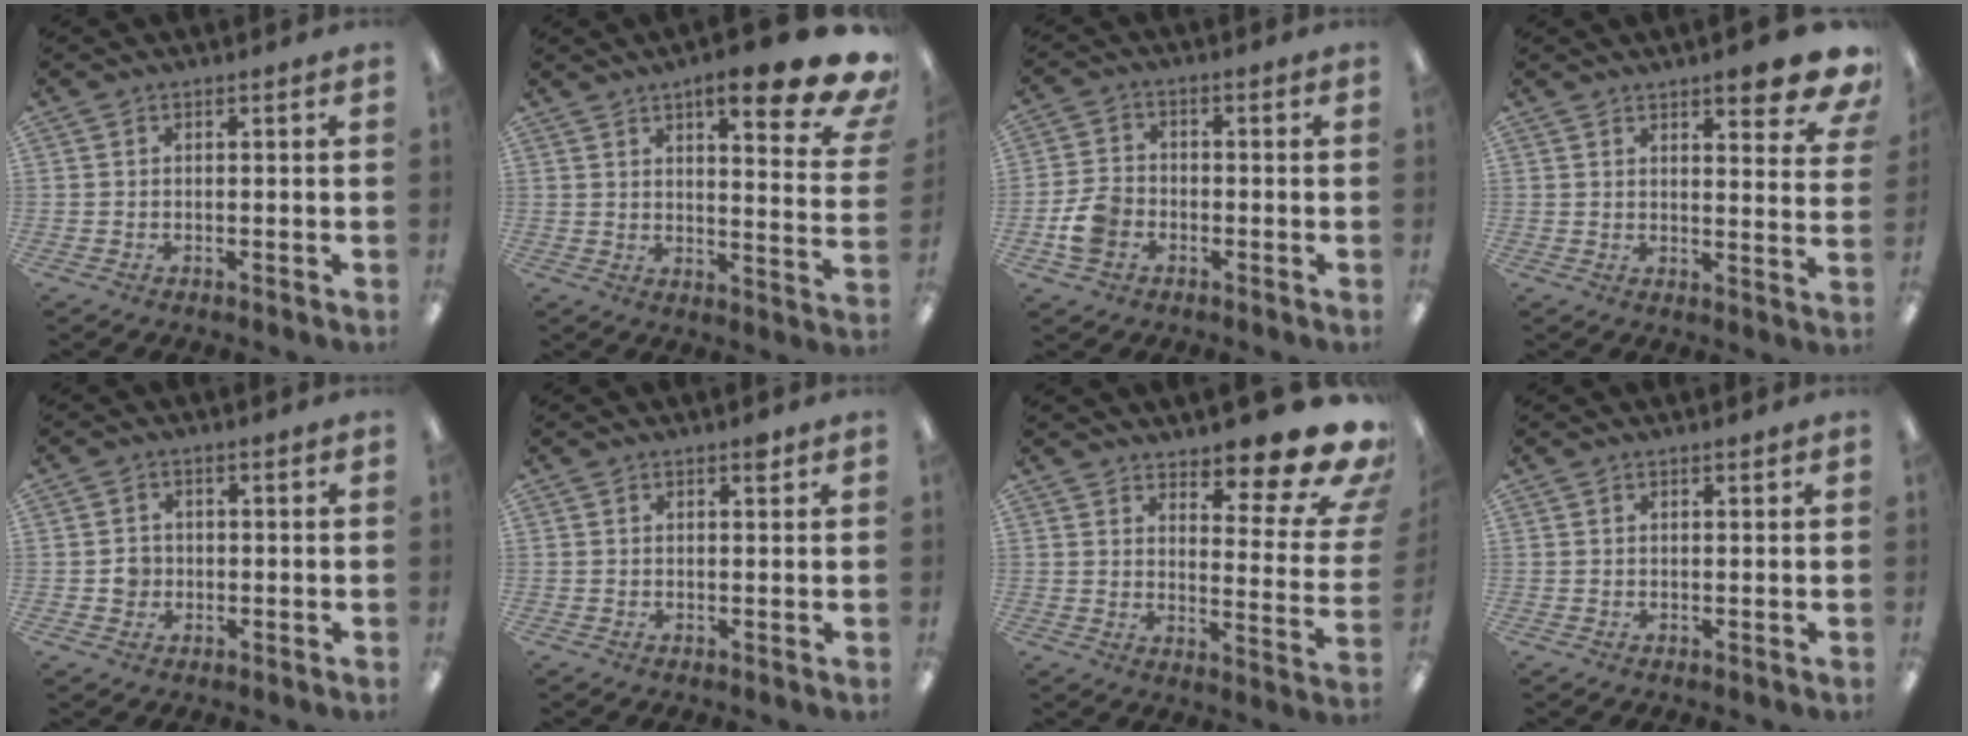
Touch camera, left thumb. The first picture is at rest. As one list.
[{"total": 15.3, "force": [10.0, 3.6, 11.1], "torque": [-0.145, -0.065, 0.153]}, {"total": 6.9, "force": [-2.5, 5.2, 3.8], "torque": [-0.071, 0.011, -0.047]}, {"total": 9.6, "force": [6.8, 2.3, 6.4], "torque": [-0.074, -0.045, 0.108]}, {"total": 2.9, "force": [-0.3, 2.7, 0.9], "torque": [-0.010, 0.001, -0.009]}, {"total": 1.8, "force": [1.2, 0.6, 1.2], "torque": [-0.010, -0.005, 0.017]}, {"total": 14.5, "force": [11.5, 3.6, 8.0], "torque": [-0.099, -0.106, 0.190]}, {"total": 0.7, "force": [0.6, 0.1, 0.3], "torque": [-0.007, 0.000, 0.011]}]